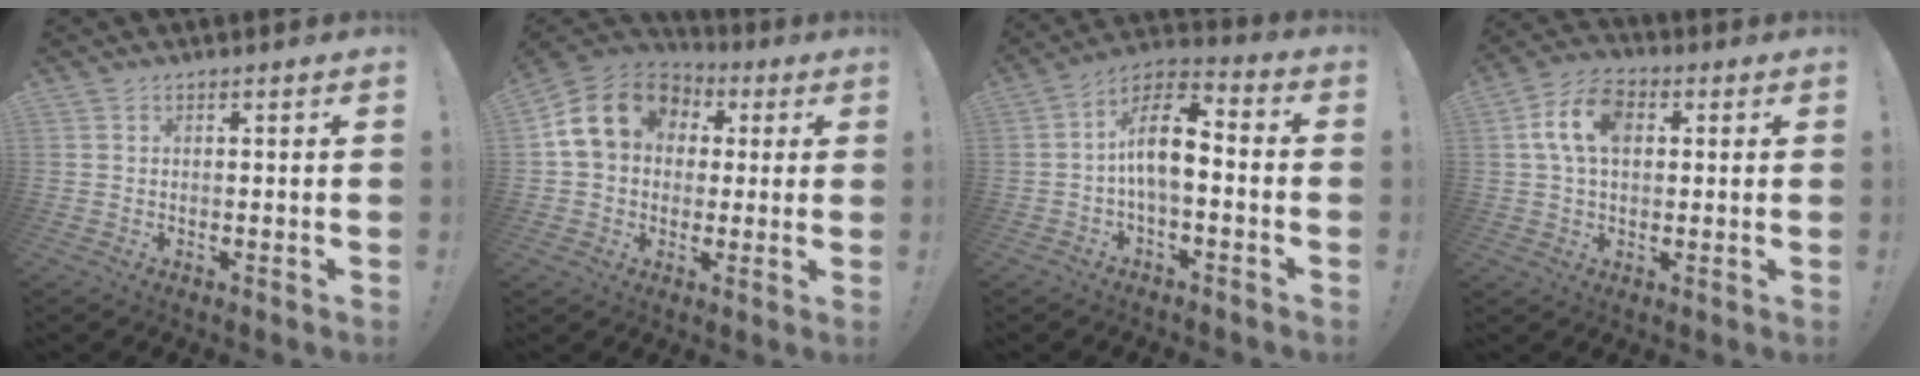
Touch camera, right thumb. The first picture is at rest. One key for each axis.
{"total": 16.8, "fx": 4.9, "fy": 13.1, "fz": 9.3, "tx": -0.146, "ty": 0.000, "tz": 0.096}
{"total": 11.5, "fx": -0.5, "fy": 5.6, "fz": 10.1, "tx": -0.171, "ty": 0.011, "tz": -0.009}
{"total": 11.6, "fx": 2.6, "fy": 7.7, "fz": 8.3, "tx": -0.160, "ty": 0.017, "tz": 0.051}